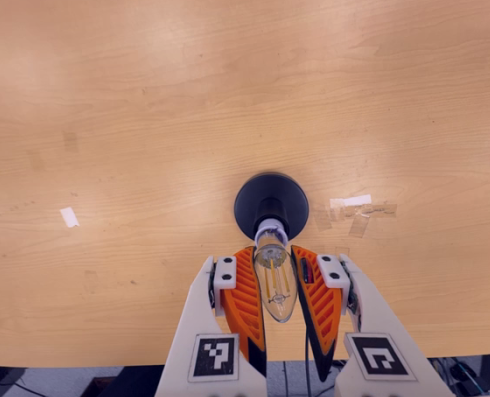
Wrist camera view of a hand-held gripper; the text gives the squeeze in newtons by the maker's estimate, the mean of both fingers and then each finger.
{"total": 18.5, "left": 19.5, "right": 17.4}